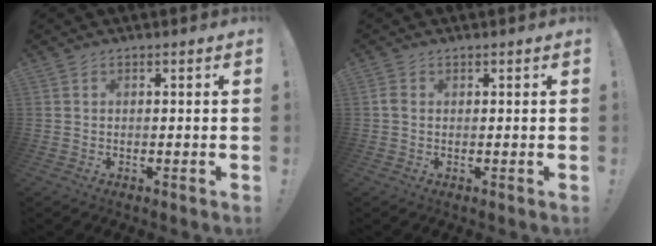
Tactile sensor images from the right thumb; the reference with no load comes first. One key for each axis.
{"total": 1.2, "fx": 0.6, "fy": 0.7, "fz": 0.8, "tx": -0.013, "ty": 0.002, "tz": 0.010}